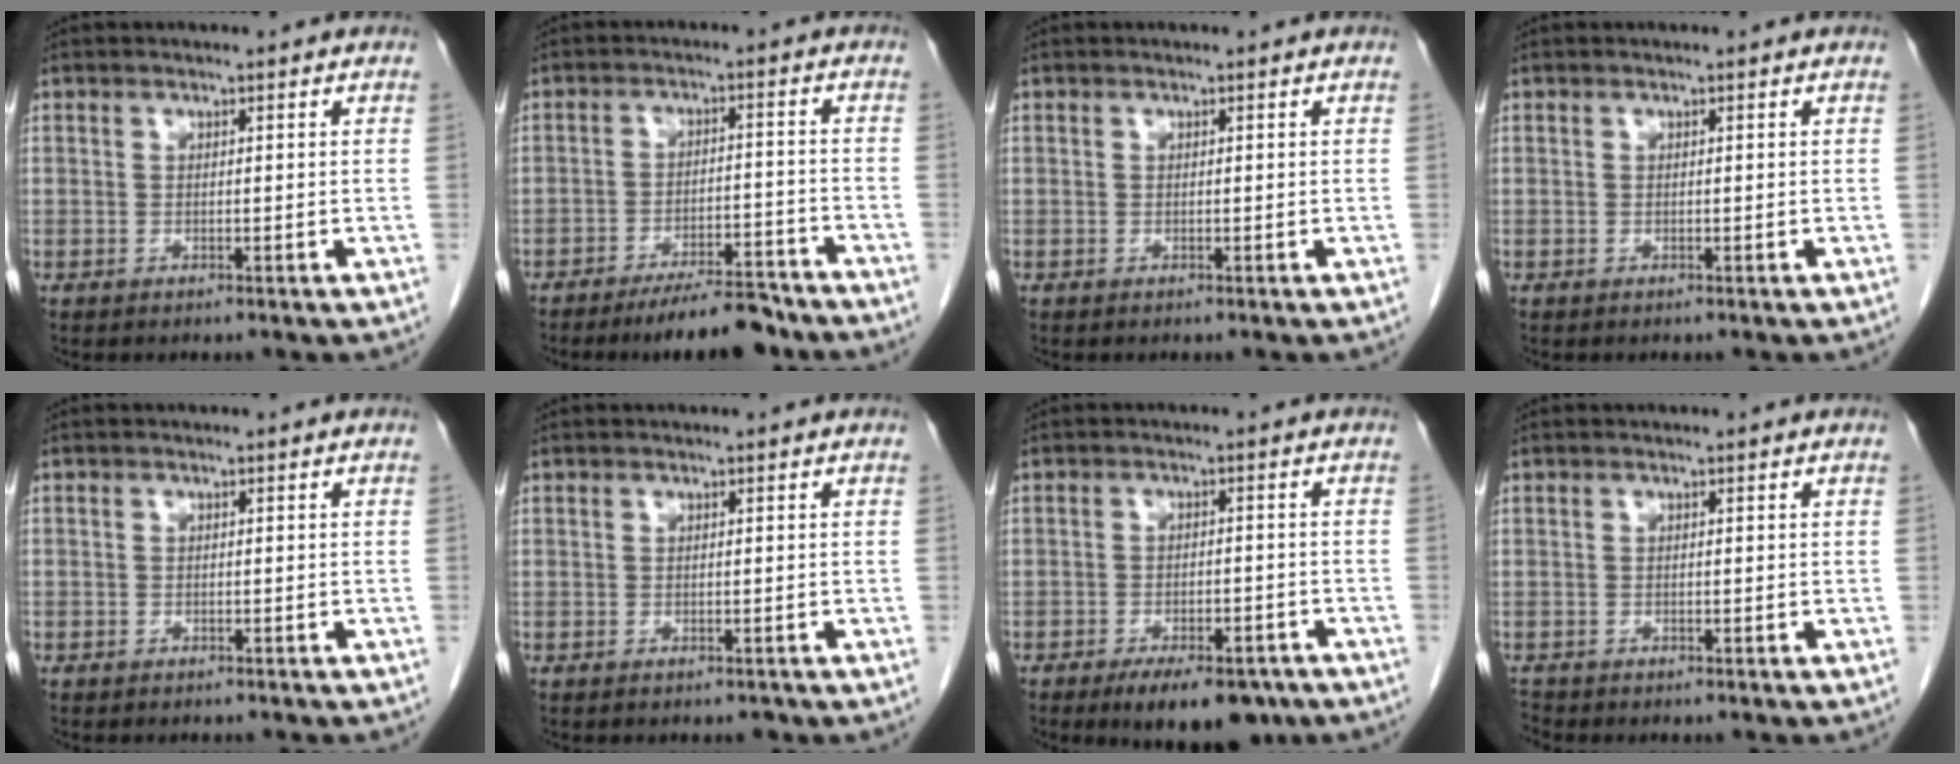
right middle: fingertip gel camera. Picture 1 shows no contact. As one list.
[{"total": 9.2, "force": [-8.0, 1.4, 4.4], "torque": [-0.055, -0.006, -0.127]}, {"total": 0.0}, {"total": 0.0}, {"total": 1.7, "force": [-1.4, 1.0, 0.2], "torque": [-0.010, 0.001, -0.022]}, {"total": 0.7, "force": [-0.6, 0.2, 0.1], "torque": [-0.004, -0.001, -0.009]}, {"total": 10.6, "force": [-7.6, 4.0, 6.1], "torque": [-0.078, -0.002, -0.110]}, {"total": 0.9, "force": [-0.9, 0.1, -0.1], "torque": [-0.002, -0.005, -0.018]}]